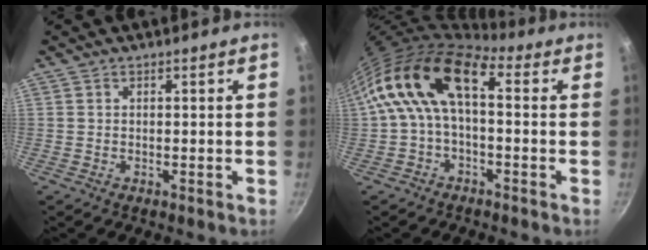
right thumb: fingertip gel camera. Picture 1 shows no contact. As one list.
[{"total": 14.2, "force": [1.7, 7.4, 11.9], "torque": [-0.221, 0.028, 0.013]}]